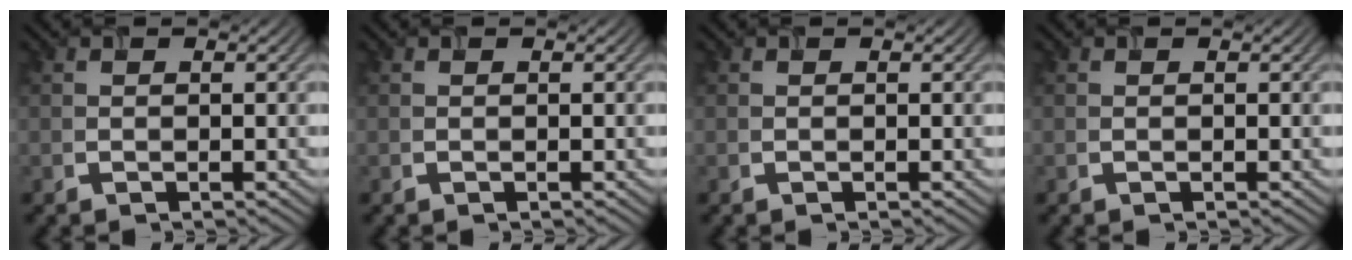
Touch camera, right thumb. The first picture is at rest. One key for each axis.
{"total": 0.0}
{"total": 0.0}
{"total": 0.0}